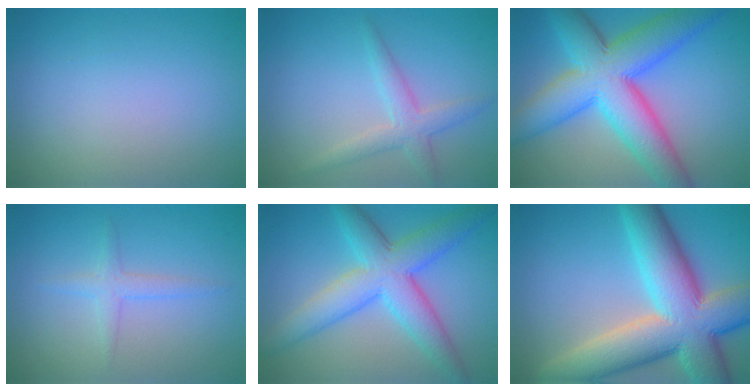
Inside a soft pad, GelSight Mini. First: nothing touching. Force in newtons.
{"total": 2.7, "press": 2.7, "slide": 0.2}
{"total": 11.9, "press": 11.9, "slide": 0.3}
{"total": 1.6, "press": 1.6, "slide": 0.1}
{"total": 7.6, "press": 7.5, "slide": 0.3}
{"total": 13.8, "press": 13.8, "slide": 0.9}